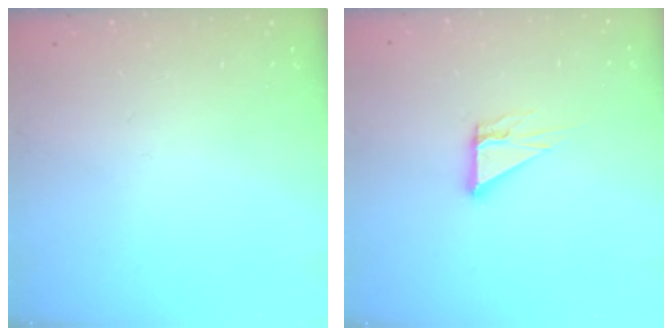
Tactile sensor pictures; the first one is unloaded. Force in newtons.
{"total": 5.5, "press": 5.5, "slide": 0.3}